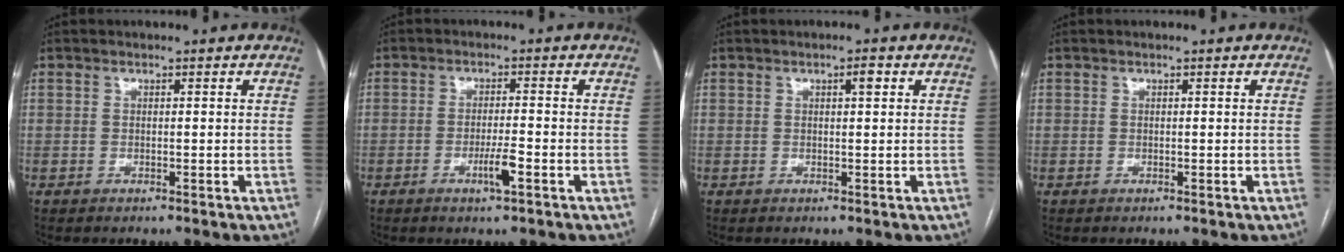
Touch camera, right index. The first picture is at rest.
{"total": 3.6, "force": [-1.8, -0.2, 3.1], "torque": [-0.059, -0.005, -0.033]}
{"total": 1.5, "force": [0.6, 0.2, 1.3], "torque": [-0.021, 0.003, 0.008]}
{"total": 0.0}